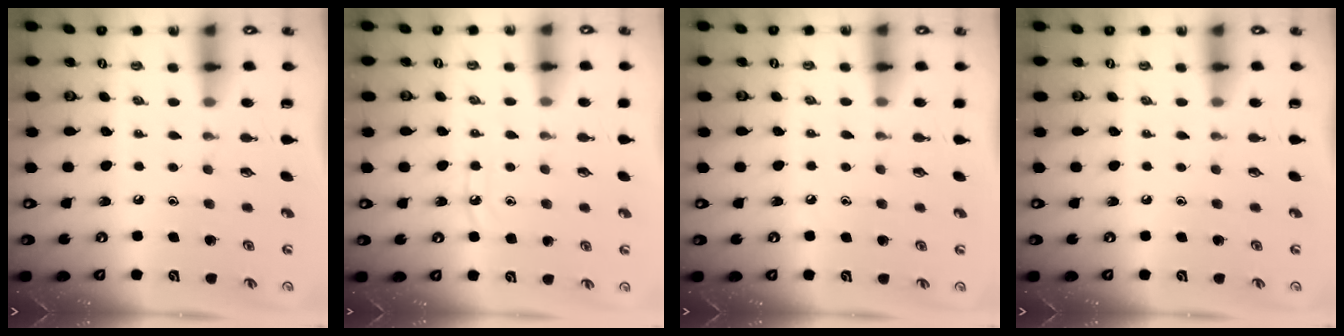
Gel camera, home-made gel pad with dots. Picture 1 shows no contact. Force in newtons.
{"total": 6.2, "press": 6.2, "slide": 0.5}
{"total": 3.8, "press": 3.7, "slide": 0.5}
{"total": 0.0}